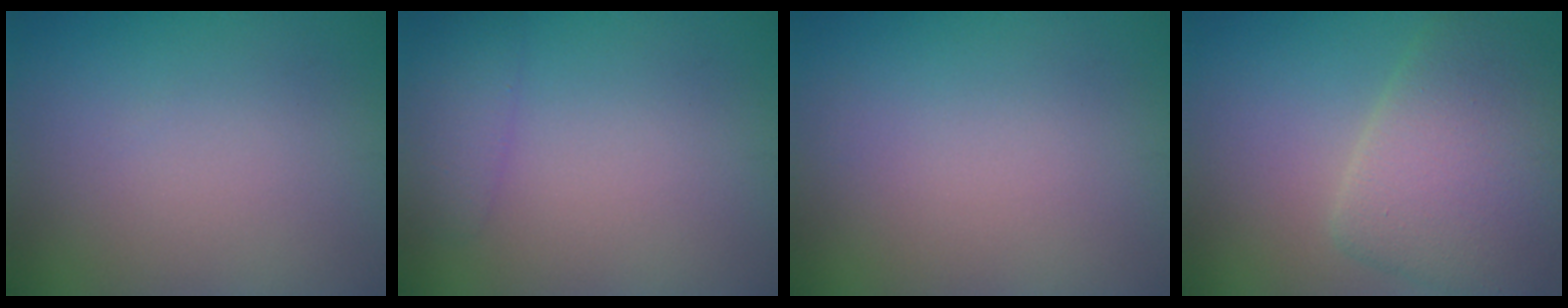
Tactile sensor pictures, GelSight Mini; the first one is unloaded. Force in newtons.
{"total": 1.7, "press": 1.6, "slide": 0.2}
{"total": 0.0}
{"total": 6.8, "press": 6.8, "slide": 0.6}